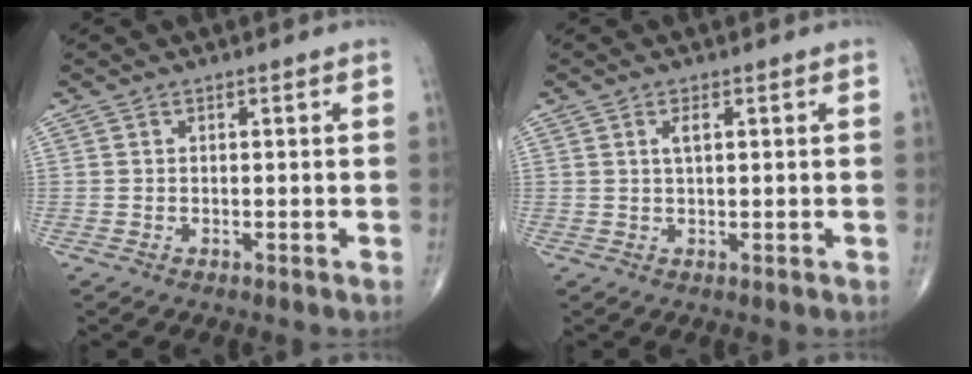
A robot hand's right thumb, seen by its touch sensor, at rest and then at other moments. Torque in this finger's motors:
{"motor_torque": [0.21, 0.54, 0.16, -0.22, 0.02]}